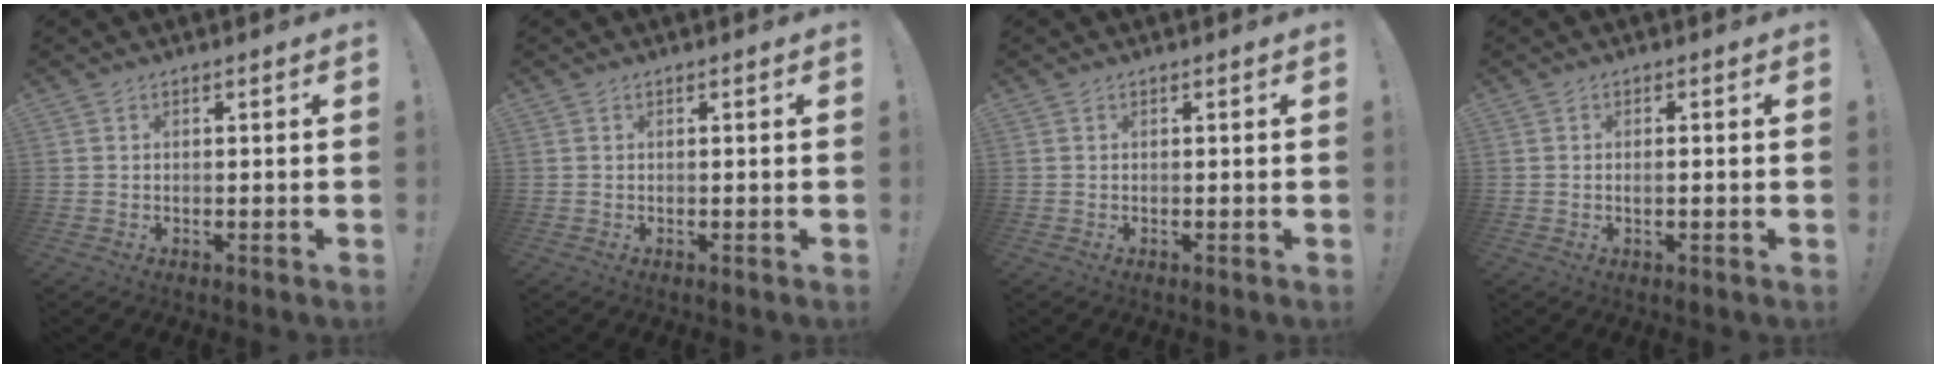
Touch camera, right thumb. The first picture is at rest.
{"total": 0.0}
{"total": 0.0}
{"total": 1.2, "force": [-0.2, 0.2, 1.2], "torque": [-0.015, -0.001, -0.006]}